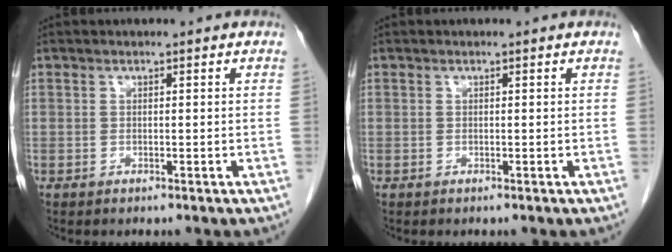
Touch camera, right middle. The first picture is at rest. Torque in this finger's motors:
{"motor_torque": [-0.01, -0.01, 0.00, 0.00]}